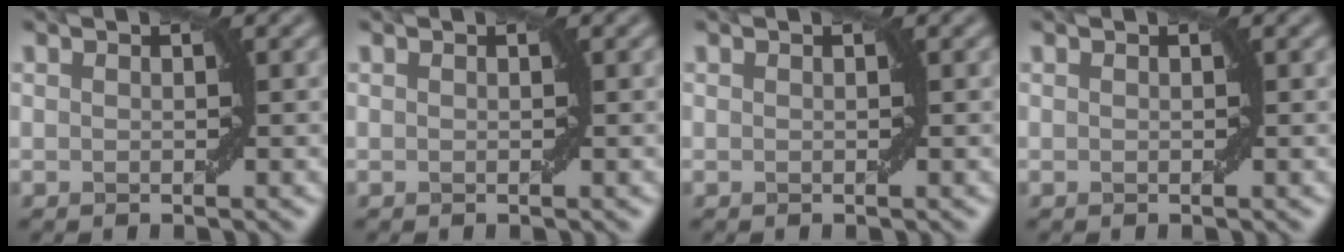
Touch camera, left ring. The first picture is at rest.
{"total": 0.0}
{"total": 0.0}
{"total": 0.0}